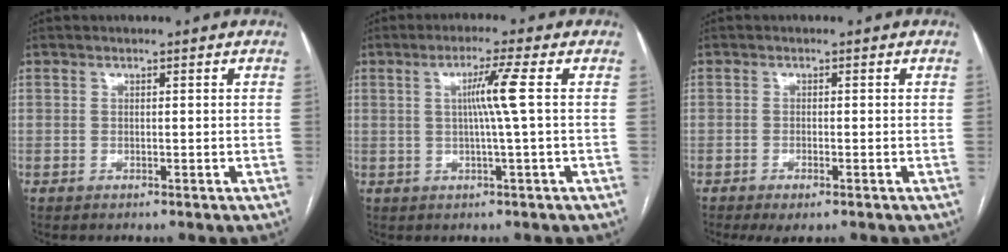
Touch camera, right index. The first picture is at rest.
{"total": 5.1, "force": [0.7, -1.5, 4.8], "torque": [-0.090, 0.002, 0.014]}
{"total": 2.8, "force": [-1.6, 0.7, 2.1], "torque": [-0.040, -0.005, -0.021]}